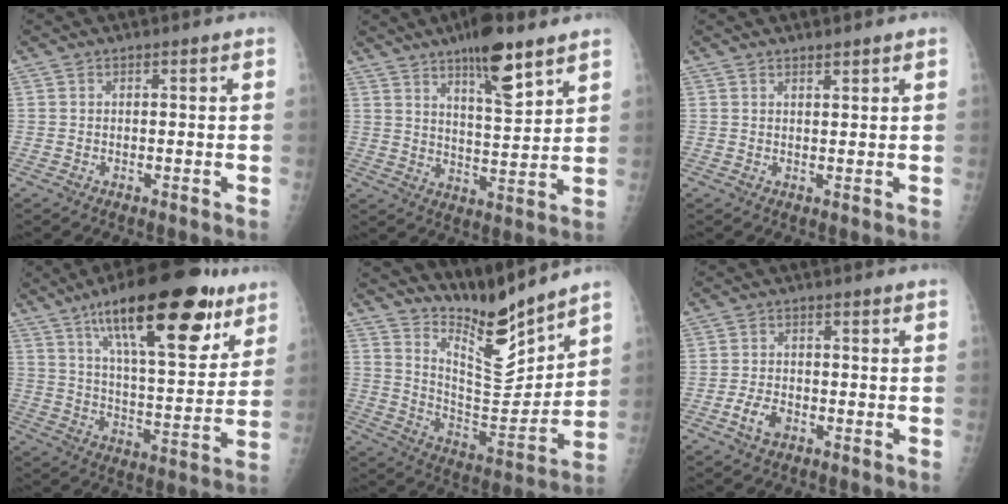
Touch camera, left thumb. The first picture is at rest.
{"total": 11.5, "force": [7.5, 2.8, 8.3], "torque": [-0.118, -0.045, 0.121]}
{"total": 1.2, "force": [1.1, 0.1, 0.5], "torque": [-0.004, -0.009, 0.019]}
{"total": 24.7, "force": [14.1, 8.1, 18.5], "torque": [-0.256, -0.043, 0.224]}
{"total": 14.3, "force": [12.7, 2.4, 6.2], "torque": [-0.065, -0.109, 0.232]}
{"total": 3.8, "force": [-1.9, 2.3, 2.4], "torque": [-0.044, 0.011, -0.034]}